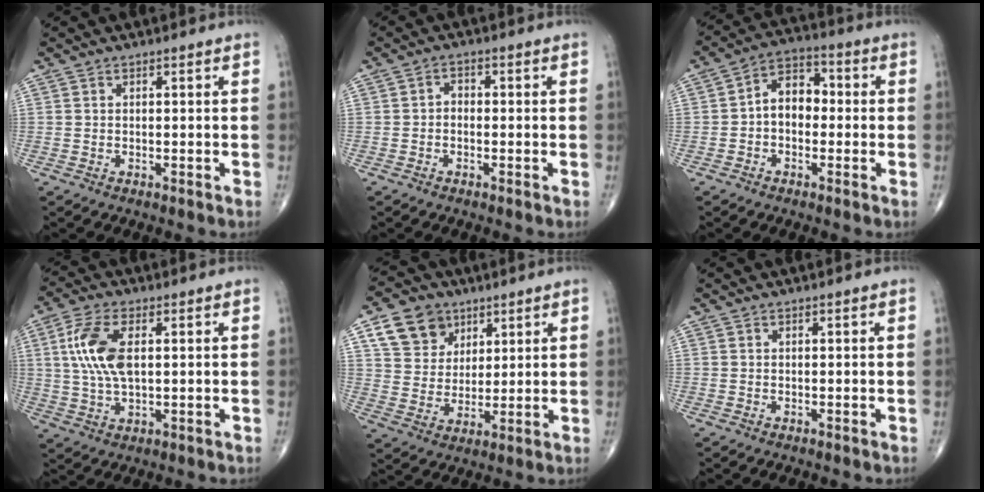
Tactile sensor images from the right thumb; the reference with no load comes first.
{"total": 1.8, "force": [-0.4, 1.3, 1.2], "torque": [-0.008, 0.011, -0.014]}
{"total": 7.8, "force": [-0.6, 5.4, 5.5], "torque": [-0.066, 0.030, -0.023]}
{"total": 10.1, "force": [2.0, 4.8, 8.7], "torque": [-0.191, 0.003, 0.039]}
{"total": 10.7, "force": [5.5, 8.3, 4.0], "torque": [-0.047, -0.017, 0.104]}
{"total": 0.0}